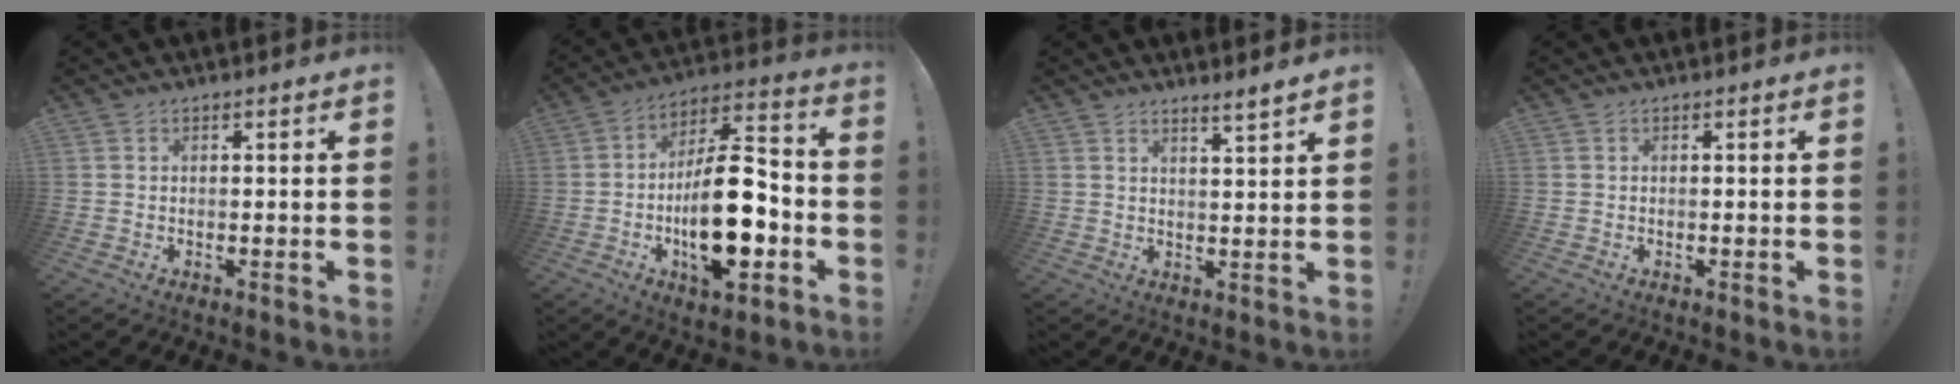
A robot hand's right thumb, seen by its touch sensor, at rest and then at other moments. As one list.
[{"total": 21.2, "force": [-5.4, 9.2, 18.3], "torque": [-0.319, 0.027, -0.081]}, {"total": 3.8, "force": [3.3, -0.4, 1.9], "torque": [-0.026, -0.026, 0.054]}, {"total": 0.0}]